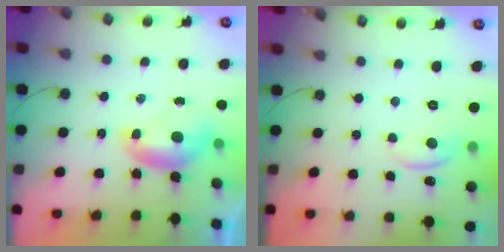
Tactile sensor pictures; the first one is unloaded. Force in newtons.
{"total": 3.7, "press": 3.6, "slide": 0.5}